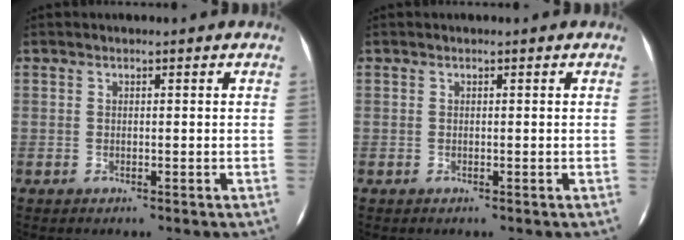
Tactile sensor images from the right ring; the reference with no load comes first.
{"total": 0.0}